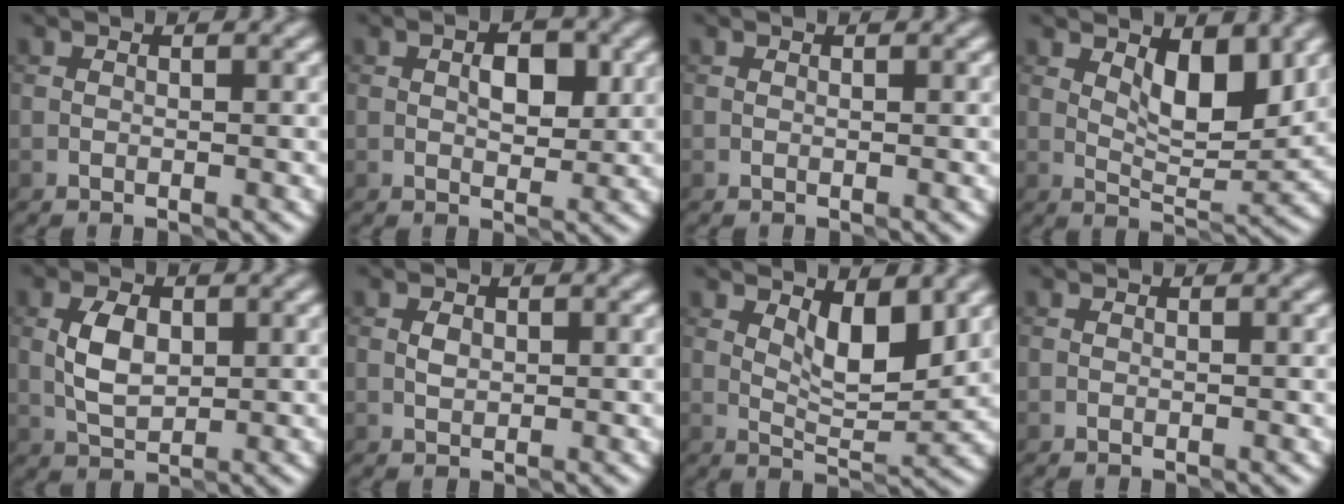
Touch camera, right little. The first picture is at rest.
{"total": 2.9, "force": [0.5, 1.5, 2.4], "torque": [-0.036, 0.004, 0.008]}
{"total": 0.0}
{"total": 5.2, "force": [2.0, 2.1, 4.3], "torque": [-0.067, -0.001, 0.038]}
{"total": 3.4, "force": [0.5, 2.0, 2.7], "torque": [-0.055, 0.006, 0.013]}
{"total": 1.0, "force": [0.4, 0.7, 0.7], "torque": [-0.011, 0.006, 0.008]}
{"total": 4.7, "force": [1.9, 1.8, 4.0], "torque": [-0.066, -0.002, 0.037]}
{"total": 0.0}